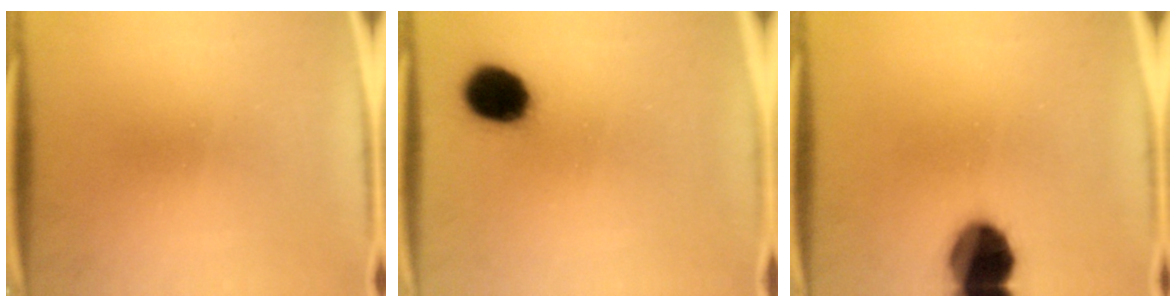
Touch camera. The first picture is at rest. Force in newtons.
{"total": 11.1}
{"total": 14.1}